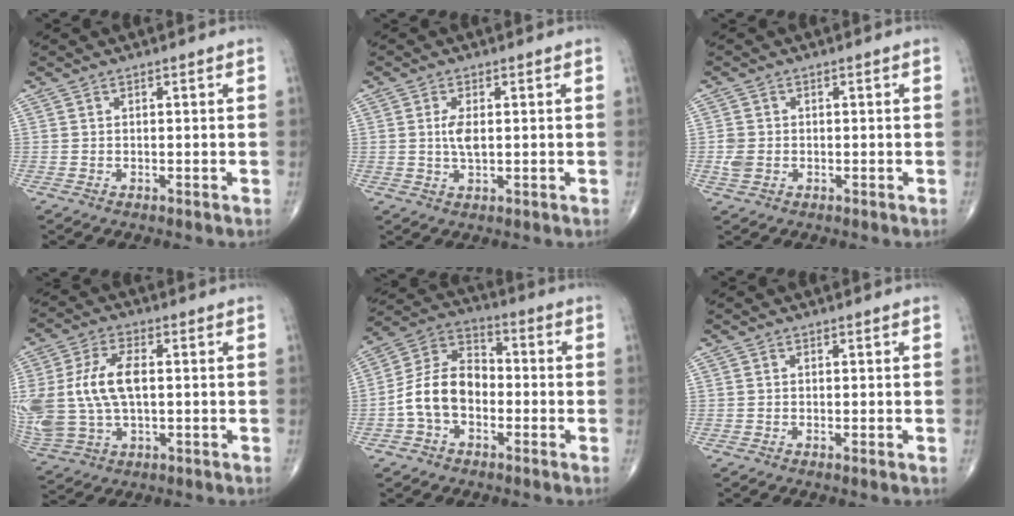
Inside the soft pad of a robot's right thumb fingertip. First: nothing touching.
{"total": 3.6, "force": [0.4, 1.5, 3.2], "torque": [-0.067, -0.005, 0.010]}
{"total": 2.7, "force": [-0.4, 2.2, 1.6], "torque": [-0.034, 0.002, -0.006]}
{"total": 15.6, "force": [0.9, 8.8, 12.9], "torque": [-0.294, 0.007, 0.025]}
{"total": 11.6, "force": [-2.7, 8.0, 7.9], "torque": [-0.137, 0.044, -0.062]}
{"total": 1.1, "force": [0.0, 0.2, 1.1], "torque": [-0.020, -0.005, -0.002]}